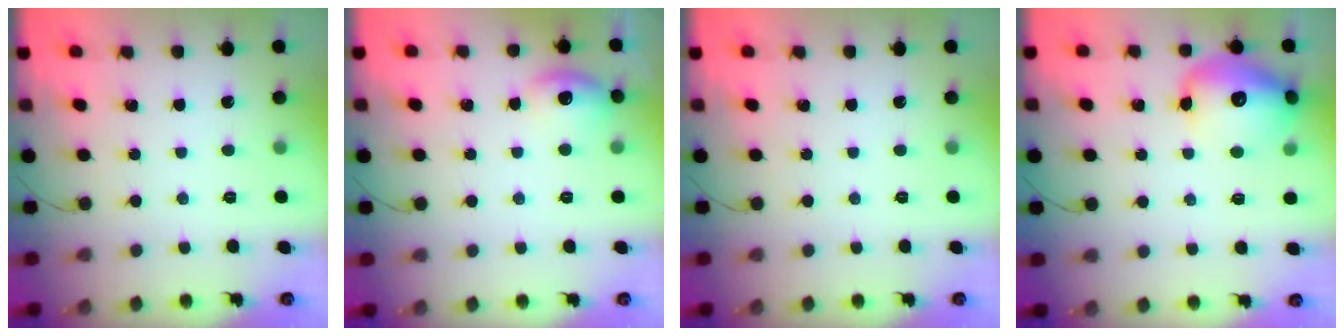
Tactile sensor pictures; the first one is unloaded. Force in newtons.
{"total": 8.3, "press": 8.2, "slide": 1.4}
{"total": 0.0}
{"total": 15.4, "press": 15.3, "slide": 1.7}